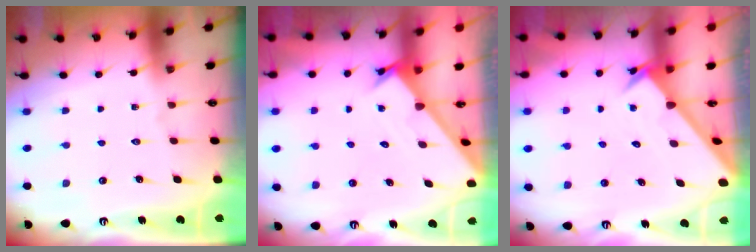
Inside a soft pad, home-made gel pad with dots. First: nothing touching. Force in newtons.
{"total": 1.8, "press": 1.8, "slide": 0.1}
{"total": 2.2, "press": 2.2, "slide": 0.2}